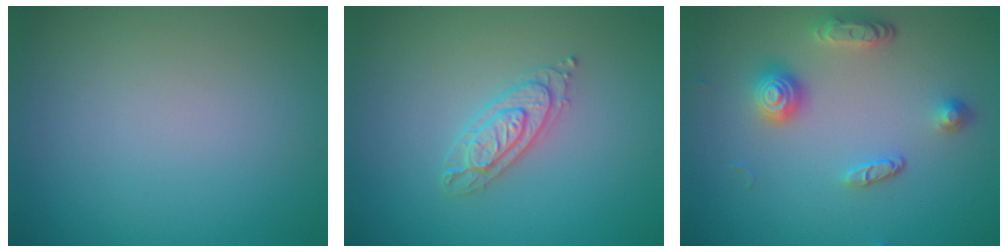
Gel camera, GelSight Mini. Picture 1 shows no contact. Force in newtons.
{"total": 2.3, "press": 2.2, "slide": 0.5}
{"total": 3.5, "press": 2.9, "slide": 1.9}